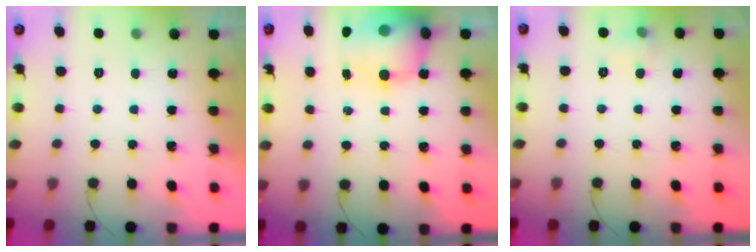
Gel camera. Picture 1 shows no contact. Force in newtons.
{"total": 16.6, "press": 16.1, "slide": 4.0}
{"total": 4.6, "press": 4.3, "slide": 1.6}